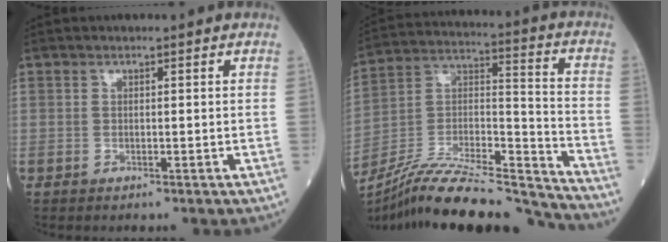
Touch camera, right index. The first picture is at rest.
{"total": 24.3, "force": [-22.3, 1.9, 9.5], "torque": [-0.160, 0.008, -0.371]}